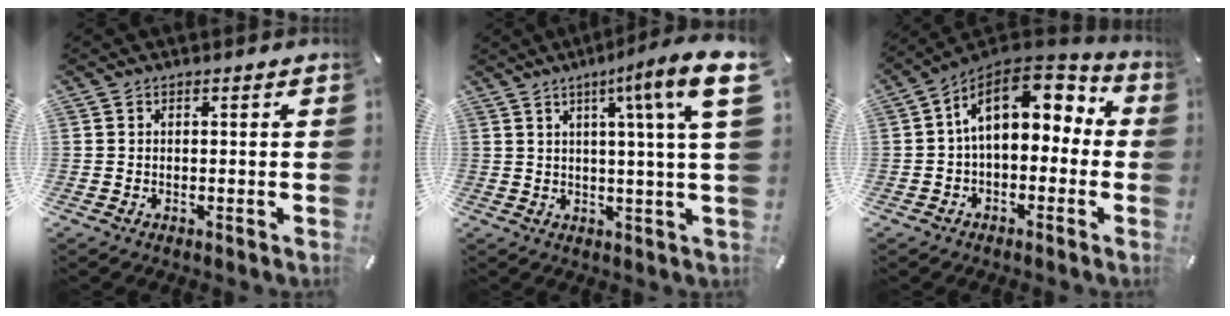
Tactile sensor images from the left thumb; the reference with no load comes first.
{"total": 13.8, "force": [5.5, 0.1, 12.6], "torque": [-0.188, -0.037, 0.071]}
{"total": 14.0, "force": [4.3, 8.7, 10.1], "torque": [-0.177, -0.021, 0.078]}